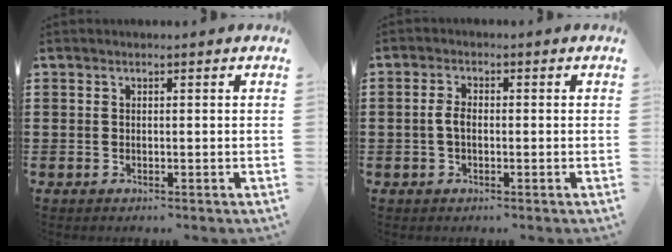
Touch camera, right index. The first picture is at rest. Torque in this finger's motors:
{"motor_torque": [0.75, 0.35, 0.28, 0.09]}